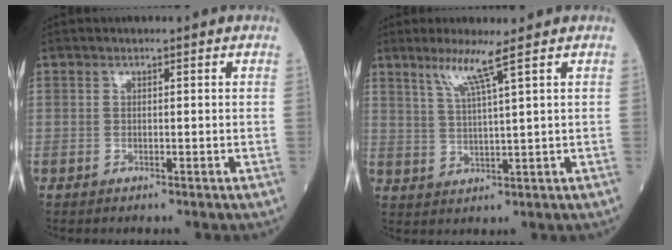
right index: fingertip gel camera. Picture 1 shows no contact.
{"total": 5.2, "force": [3.2, -1.1, 4.0], "torque": [-0.080, -0.007, 0.065]}